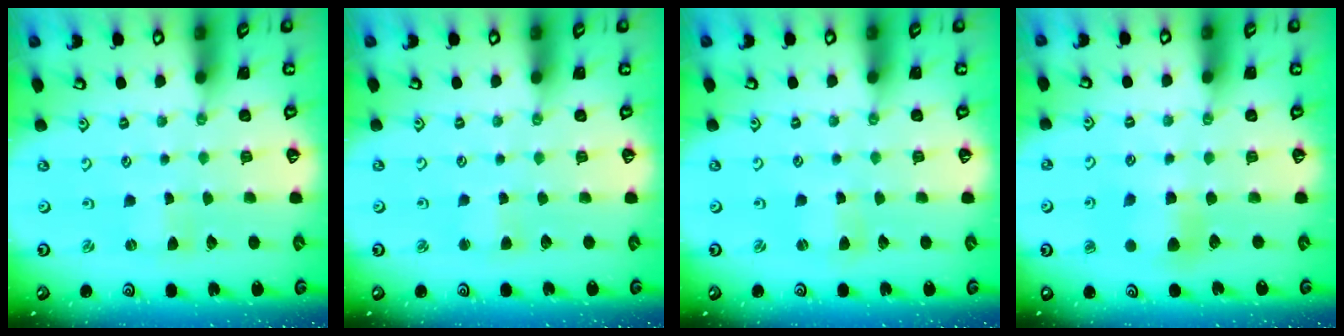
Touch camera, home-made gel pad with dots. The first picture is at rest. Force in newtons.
{"total": 2.2, "press": 2.2, "slide": 0.2}
{"total": 1.4, "press": 1.4, "slide": 0.2}
{"total": 6.1, "press": 6.1, "slide": 0.2}